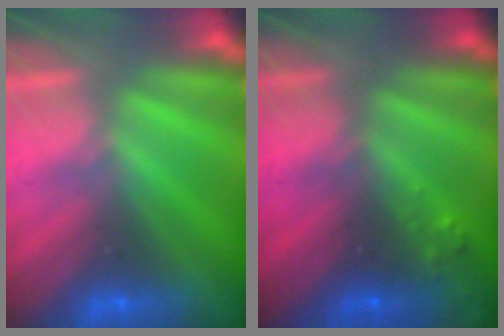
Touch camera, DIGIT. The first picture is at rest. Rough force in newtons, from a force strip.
{"total": 7.7}